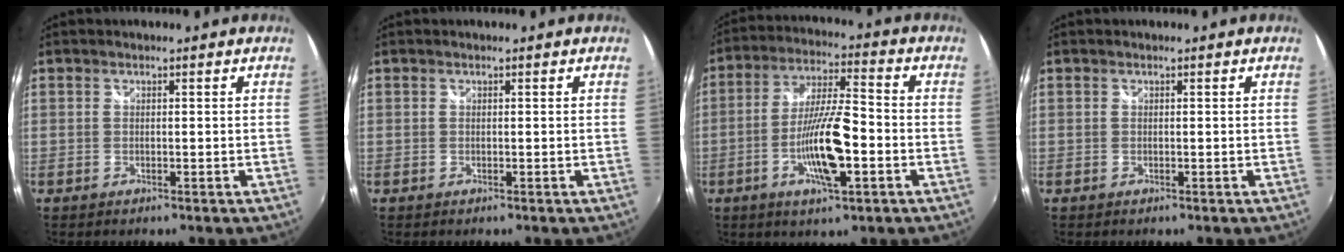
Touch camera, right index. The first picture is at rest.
{"total": 0.0}
{"total": 12.5, "force": [-4.1, 2.6, 11.5], "torque": [-0.227, -0.006, -0.074]}
{"total": 0.0}